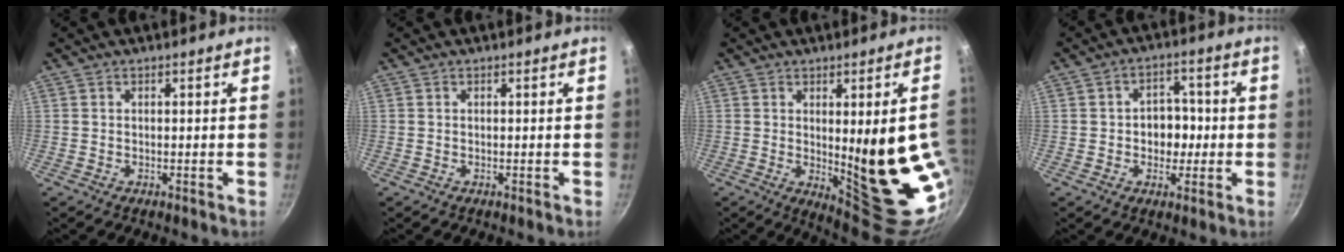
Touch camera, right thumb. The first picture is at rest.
{"total": 0.0}
{"total": 19.3, "force": [-0.2, 6.3, 18.2], "torque": [-0.212, -0.035, 0.020]}
{"total": 6.9, "force": [-0.5, 5.4, 4.2], "torque": [-0.015, 0.010, -0.011]}